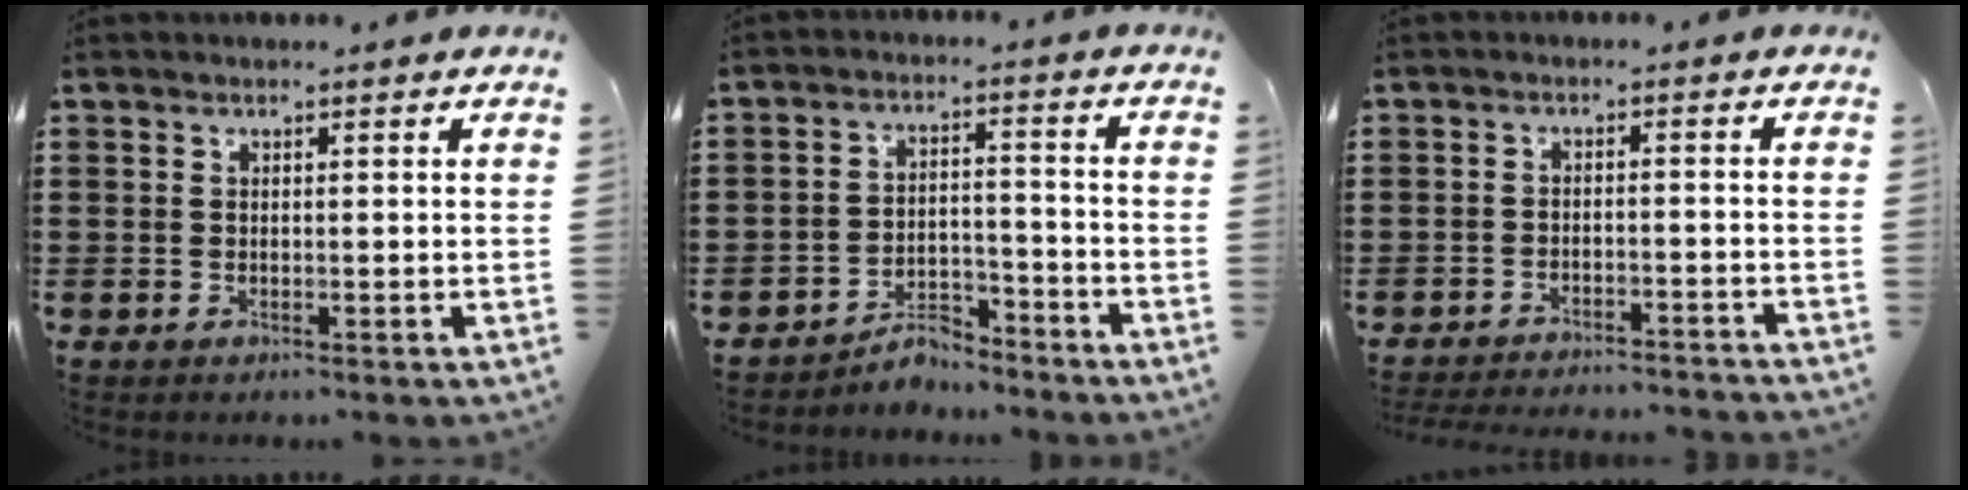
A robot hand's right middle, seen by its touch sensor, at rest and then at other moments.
{"total": 5.5, "force": [-5.2, 1.4, 0.5], "torque": [-0.009, 0.014, -0.106]}
{"total": 3.2, "force": [-3.2, 0.0, 0.2], "torque": [-0.007, 0.000, -0.068]}